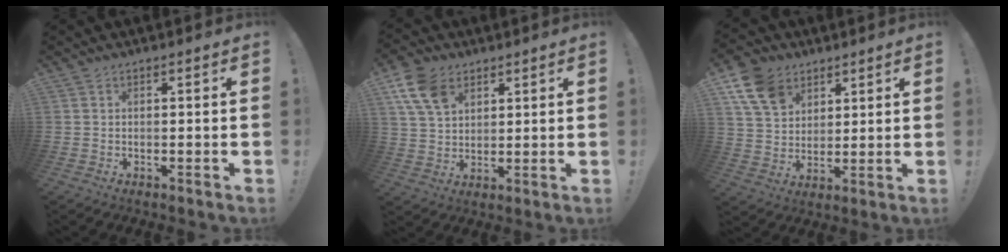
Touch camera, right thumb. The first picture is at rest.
{"total": 11.7, "force": [6.1, 7.9, 6.2], "torque": [-0.114, -0.018, 0.119]}
{"total": 13.0, "force": [7.0, 9.3, 5.7], "torque": [-0.100, -0.027, 0.140]}